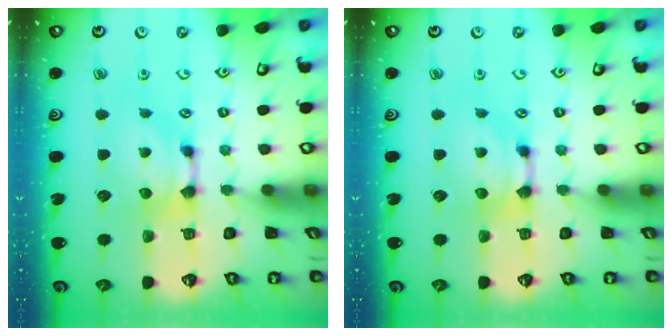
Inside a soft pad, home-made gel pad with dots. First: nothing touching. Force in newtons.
{"total": 0.0}